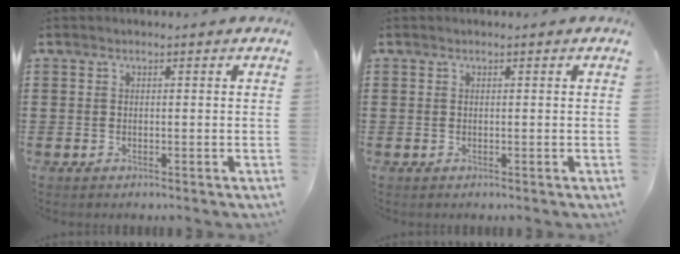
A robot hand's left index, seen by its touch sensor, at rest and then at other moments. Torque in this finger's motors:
{"motor_torque": [0.00, 0.00, 0.00, 0.00]}